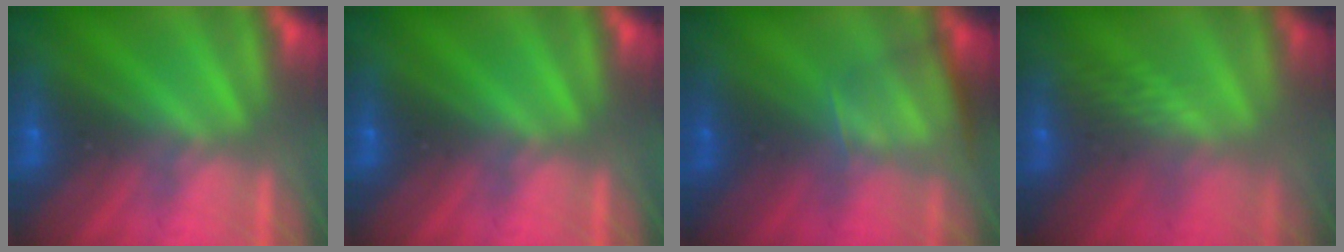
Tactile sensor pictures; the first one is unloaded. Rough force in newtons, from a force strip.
{"total": 0.0}
{"total": 3.9}
{"total": 2.4}